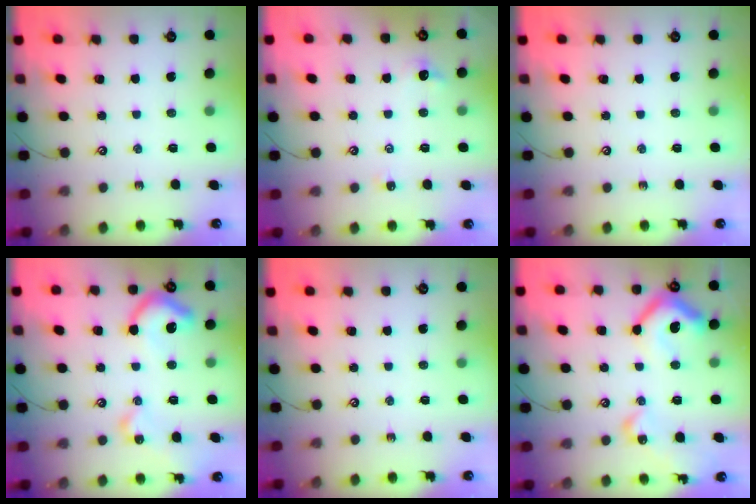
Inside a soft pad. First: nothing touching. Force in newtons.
{"total": 1.6, "press": 1.5, "slide": 0.5}
{"total": 0.0}
{"total": 10.6, "press": 10.5, "slide": 1.2}
{"total": 0.0}
{"total": 14.6, "press": 14.6, "slide": 0.8}